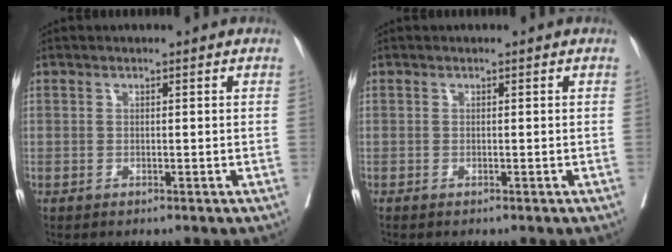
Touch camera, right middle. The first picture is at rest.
{"total": 0.0}